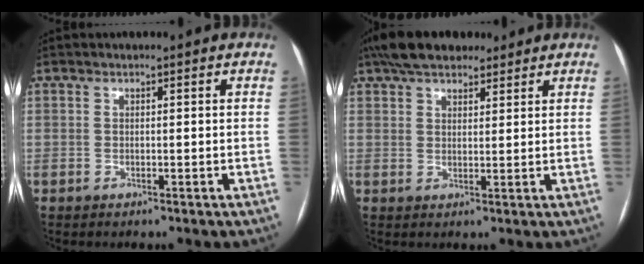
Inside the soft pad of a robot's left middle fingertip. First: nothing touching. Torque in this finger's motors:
{"motor_torque": [0.82, -0.85, 0.09, 0.03]}